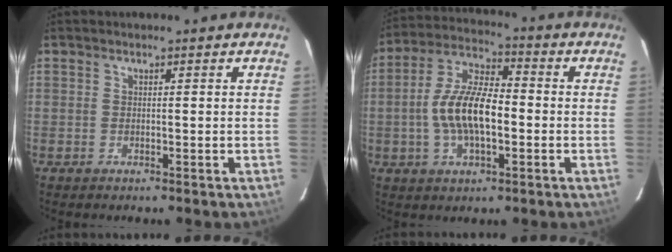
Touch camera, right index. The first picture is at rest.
{"total": 12.2, "force": [-2.0, 5.1, 10.9], "torque": [-0.221, 0.010, -0.038]}